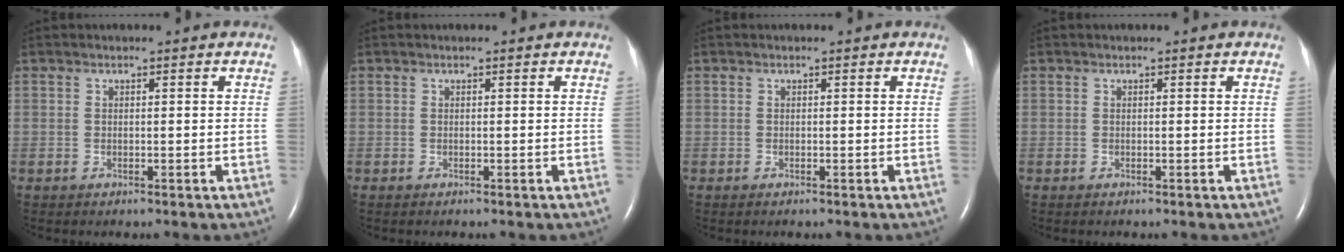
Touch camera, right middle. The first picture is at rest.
{"total": 0.0}
{"total": 0.0}
{"total": 0.0}